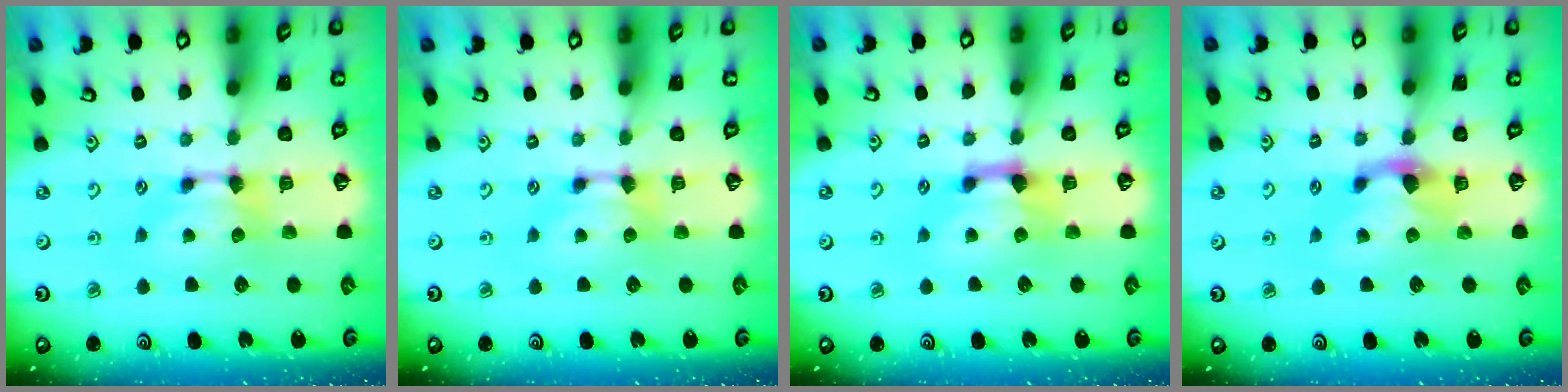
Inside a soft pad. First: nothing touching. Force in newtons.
{"total": 0.0}
{"total": 1.5, "press": 0.5, "slide": 1.4}
{"total": 1.5, "press": 0.4, "slide": 1.4}